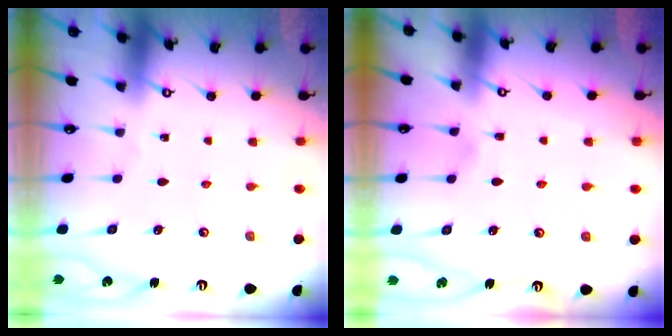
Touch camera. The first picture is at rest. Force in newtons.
{"total": 3.5, "press": 3.4, "slide": 0.4}